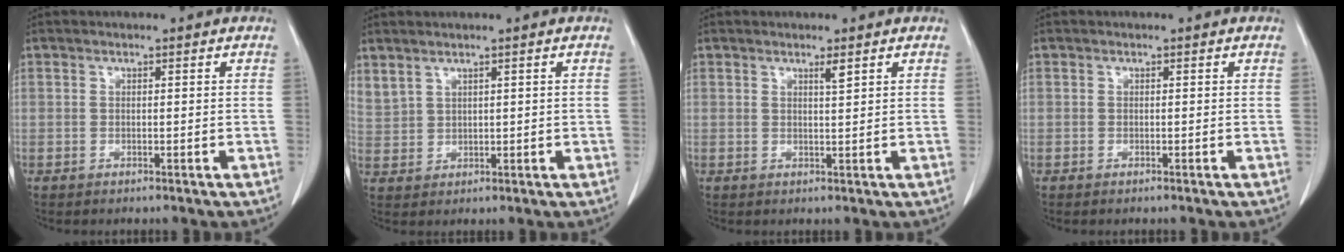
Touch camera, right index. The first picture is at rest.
{"total": 4.1, "force": [3.1, 2.2, 1.6], "torque": [-0.040, 0.009, 0.079]}
{"total": 1.2, "force": [0.8, -0.1, 0.9], "torque": [-0.018, -0.006, 0.015]}
{"total": 0.0}